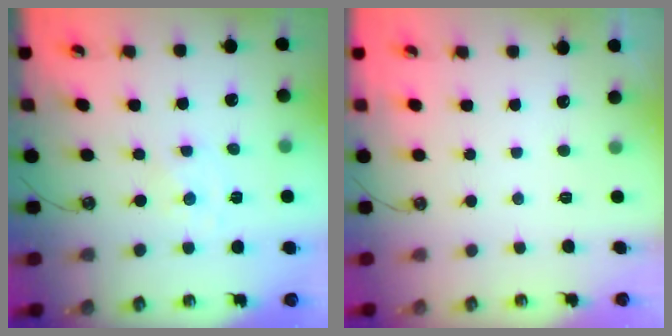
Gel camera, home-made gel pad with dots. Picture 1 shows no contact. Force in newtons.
{"total": 0.0}